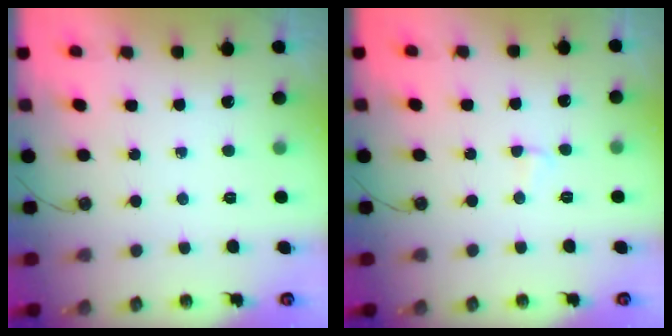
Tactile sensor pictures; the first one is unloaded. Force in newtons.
{"total": 4.1, "press": 2.8, "slide": 3.0}